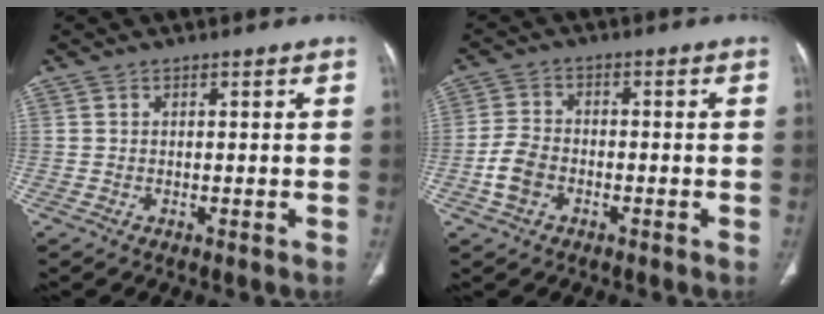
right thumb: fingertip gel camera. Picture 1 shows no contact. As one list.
[{"total": 5.4, "force": [-2.1, 3.7, 3.3], "torque": [-0.067, 0.015, -0.045]}]